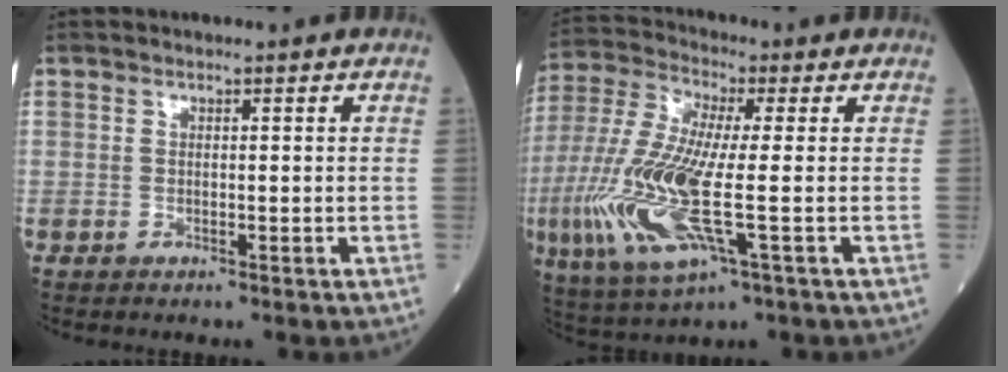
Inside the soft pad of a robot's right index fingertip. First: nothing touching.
{"total": 17.1, "force": [-3.5, 3.3, 16.5], "torque": [-0.376, -0.021, -0.064]}